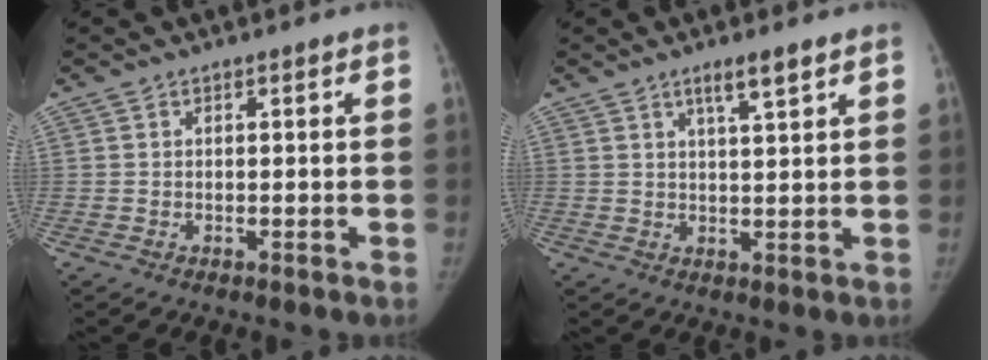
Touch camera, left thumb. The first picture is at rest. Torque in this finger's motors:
{"motor_torque": [0.56, -0.01, 0.27, -0.59, 0.11]}